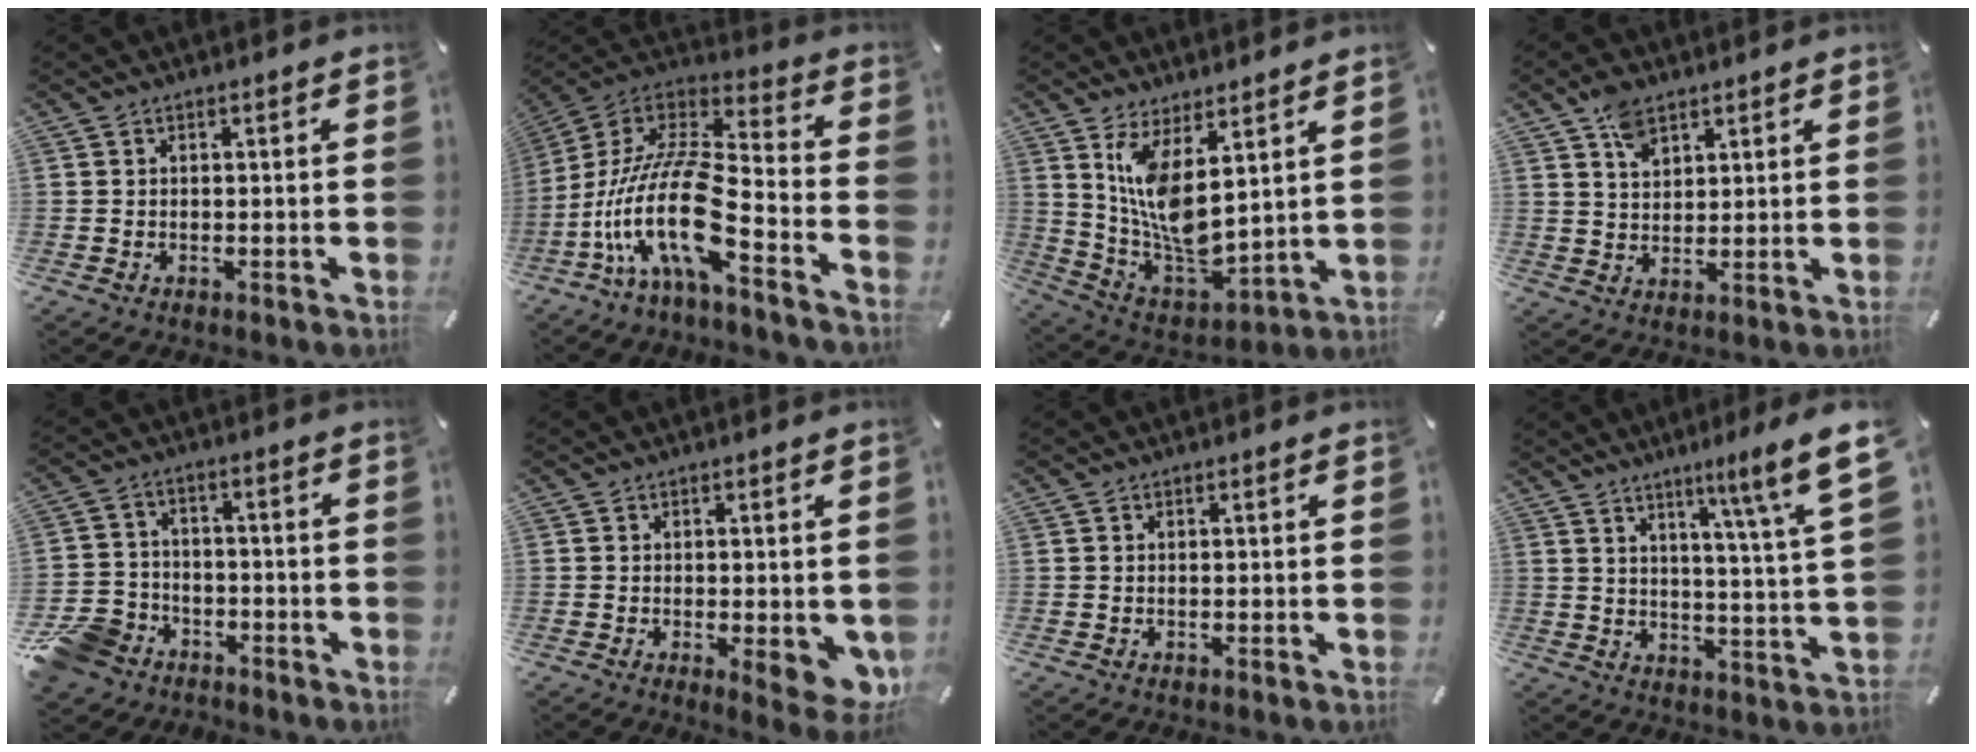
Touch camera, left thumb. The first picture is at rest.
{"total": 21.6, "force": [-9.6, 7.4, 17.9], "torque": [-0.397, 0.016, -0.176]}
{"total": 11.4, "force": [5.5, 4.9, 8.7], "torque": [-0.184, -0.058, 0.107]}
{"total": 6.4, "force": [3.7, 4.1, 3.2], "torque": [-0.057, -0.002, 0.069]}
{"total": 9.8, "force": [-5.9, 7.5, 2.4], "torque": [-0.056, 0.049, -0.107]}
{"total": 7.0, "force": [-1.2, 2.5, 6.4], "torque": [-0.076, -0.013, -0.009]}
{"total": 0.0}
{"total": 11.3, "force": [7.5, -0.3, 8.5], "torque": [-0.117, -0.058, 0.108]}